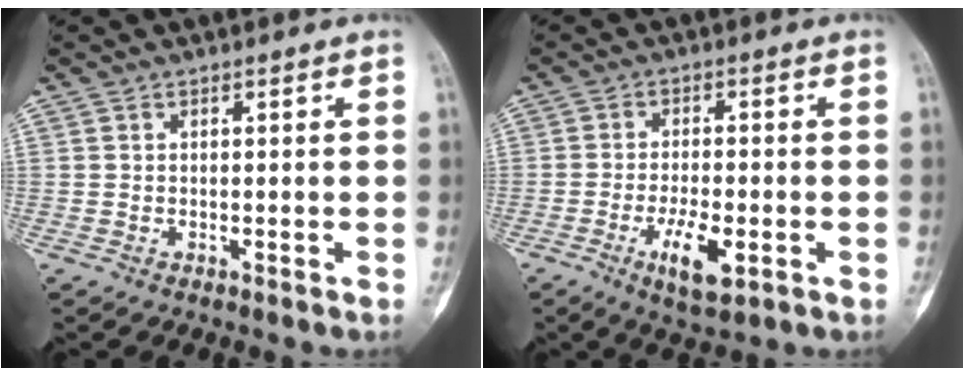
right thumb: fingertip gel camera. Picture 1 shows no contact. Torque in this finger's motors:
{"motor_torque": [-0.04, 0.12, 0.30, 0.23, 0.11]}